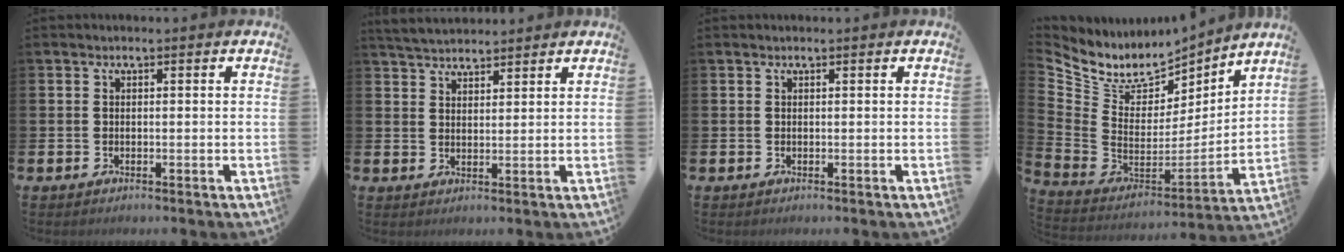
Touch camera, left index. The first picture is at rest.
{"total": 3.9, "force": [3.8, 0.8, 0.3], "torque": [-0.013, -0.014, 0.071]}
{"total": 0.0}
{"total": 8.8, "force": [7.5, 4.2, 2.0], "torque": [-0.093, -0.056, 0.135]}